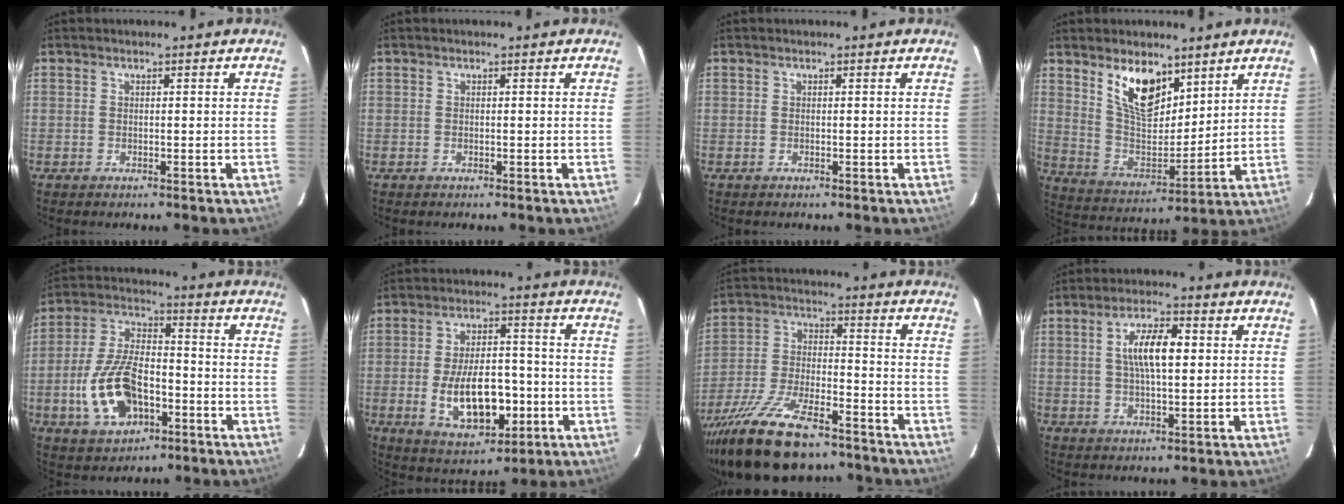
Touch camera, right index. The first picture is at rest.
{"total": 0.0}
{"total": 0.0}
{"total": 12.4, "force": [7.7, 5.9, 7.8], "torque": [-0.140, -0.002, 0.154]}
{"total": 14.9, "force": [-5.0, 8.3, 11.3], "torque": [-0.242, 0.008, -0.083]}
{"total": 14.1, "force": [-3.4, 7.2, 11.7], "torque": [-0.221, 0.003, -0.035]}
{"total": 20.4, "force": [-15.2, 7.1, 11.7], "torque": [-0.237, -0.035, -0.257]}
{"total": 8.1, "force": [1.6, 2.8, 7.4], "torque": [-0.132, 0.010, 0.030]}